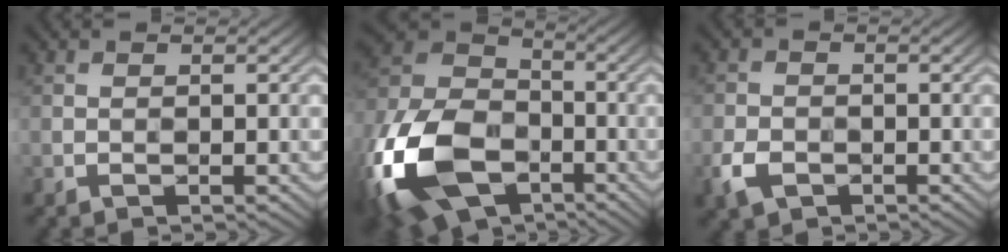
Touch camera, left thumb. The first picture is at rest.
{"total": 19.9, "force": [-7.9, 13.2, 12.7], "torque": [-0.332, -0.047, -0.145]}
{"total": 4.0, "force": [-1.9, 2.8, 2.1], "torque": [-0.052, -0.010, -0.041]}